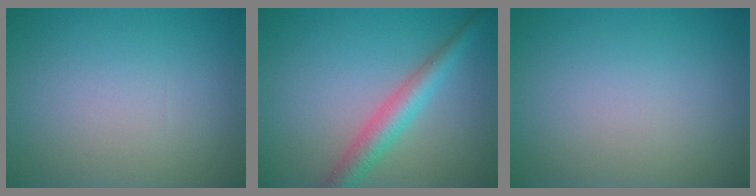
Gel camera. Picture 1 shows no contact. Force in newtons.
{"total": 3.8, "press": 3.8, "slide": 0.1}
{"total": 0.0}